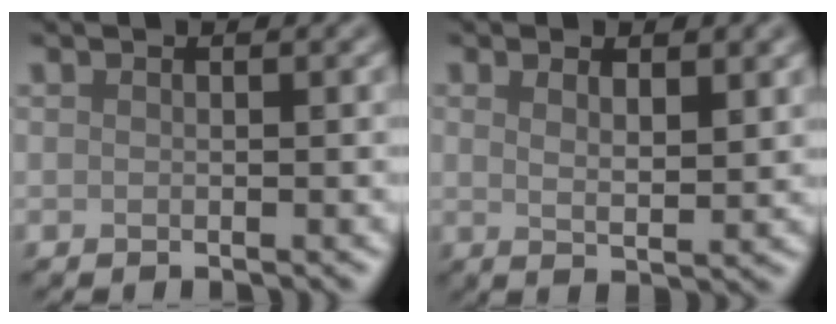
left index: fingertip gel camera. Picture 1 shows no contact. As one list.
[{"total": 3.2, "force": [1.6, 0.9, 2.7], "torque": [-0.039, -0.005, 0.027]}]